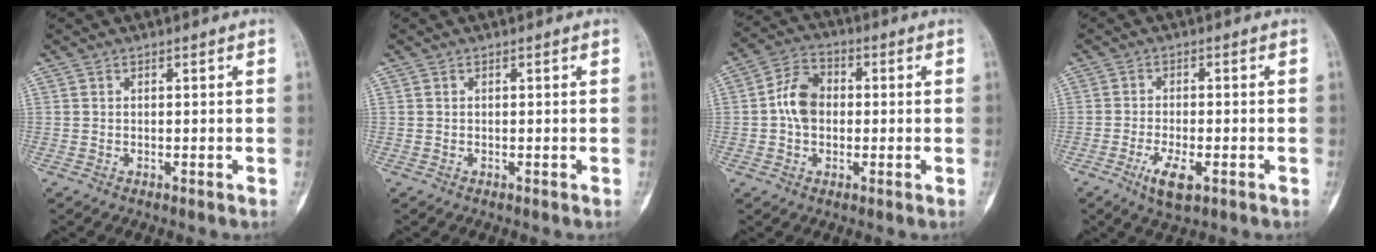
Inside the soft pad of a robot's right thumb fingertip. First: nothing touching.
{"total": 0.0}
{"total": 7.9, "force": [0.0, 5.9, 5.3], "torque": [-0.082, 0.021, -0.011]}
{"total": 5.6, "force": [-2.5, 2.0, 4.5], "torque": [-0.085, 0.002, -0.041]}